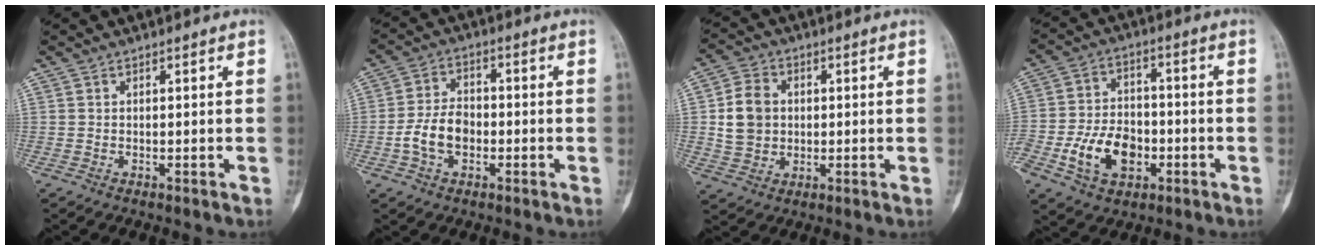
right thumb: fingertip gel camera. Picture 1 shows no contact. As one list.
[{"total": 7.7, "force": [-1.9, 5.1, 5.4], "torque": [-0.095, 0.022, -0.042]}, {"total": 8.7, "force": [0.7, 7.2, 4.8], "torque": [-0.072, 0.006, 0.015]}, {"total": 12.1, "force": [-4.0, 8.2, 7.9], "torque": [-0.128, 0.023, -0.069]}]